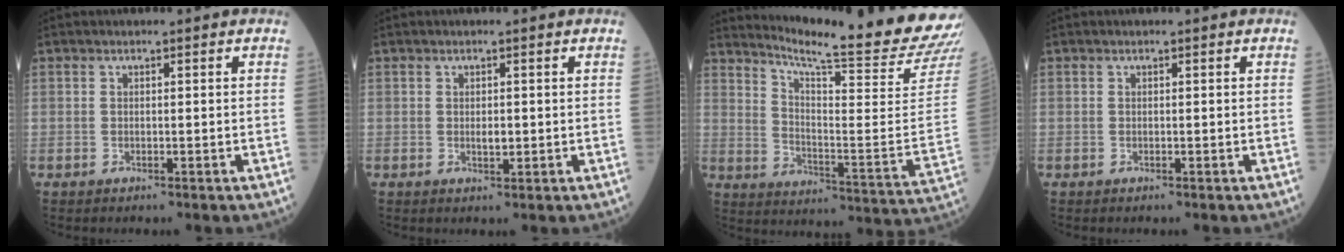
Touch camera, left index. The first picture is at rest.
{"total": 1.3, "force": [0.1, 0.6, 1.2], "torque": [-0.022, -0.002, 0.005]}
{"total": 21.6, "force": [20.2, -2.2, 7.1], "torque": [-0.134, -0.124, 0.267]}
{"total": 0.0}